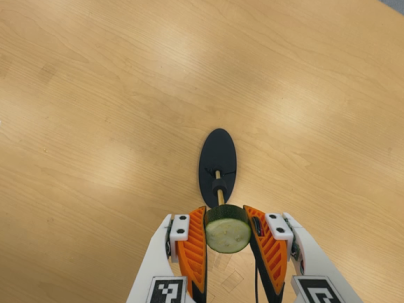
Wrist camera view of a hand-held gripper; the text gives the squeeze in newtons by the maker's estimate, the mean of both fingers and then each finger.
{"total": 10.9, "left": 10.1, "right": 11.8}